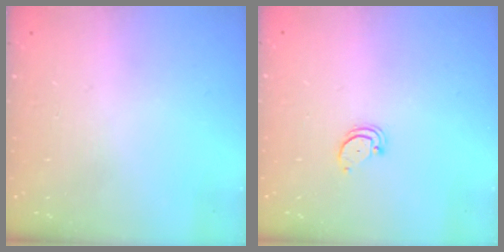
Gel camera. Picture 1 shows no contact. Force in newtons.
{"total": 1.5, "press": 1.5, "slide": 0.2}